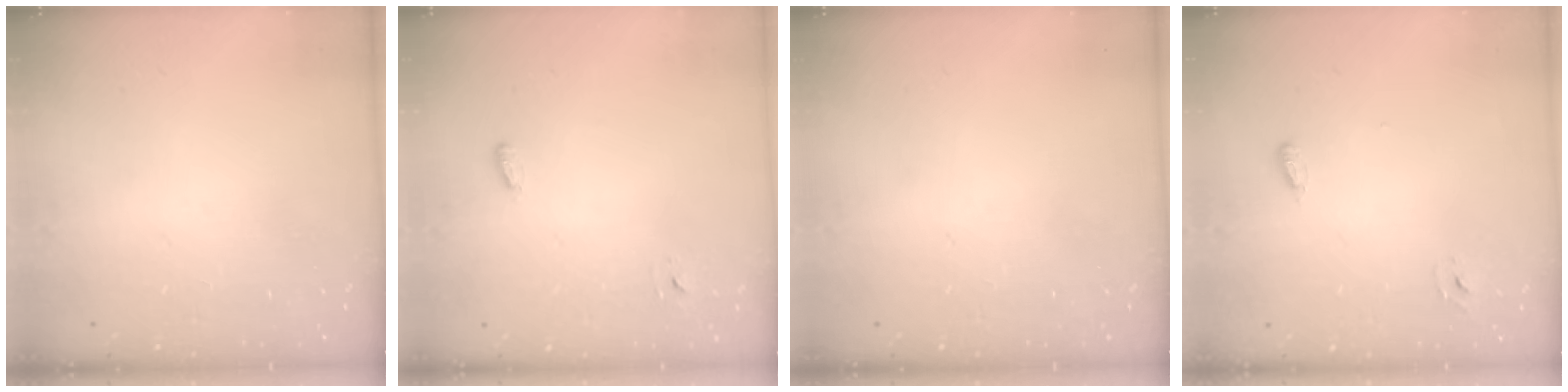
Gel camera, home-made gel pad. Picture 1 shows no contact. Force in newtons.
{"total": 2.8, "press": 2.7, "slide": 0.6}
{"total": 0.0}
{"total": 2.6, "press": 2.5, "slide": 0.6}